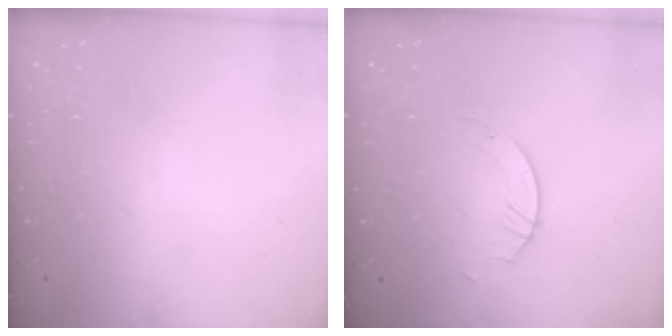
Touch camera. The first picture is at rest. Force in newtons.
{"total": 2.1, "press": 2.1, "slide": 0.1}